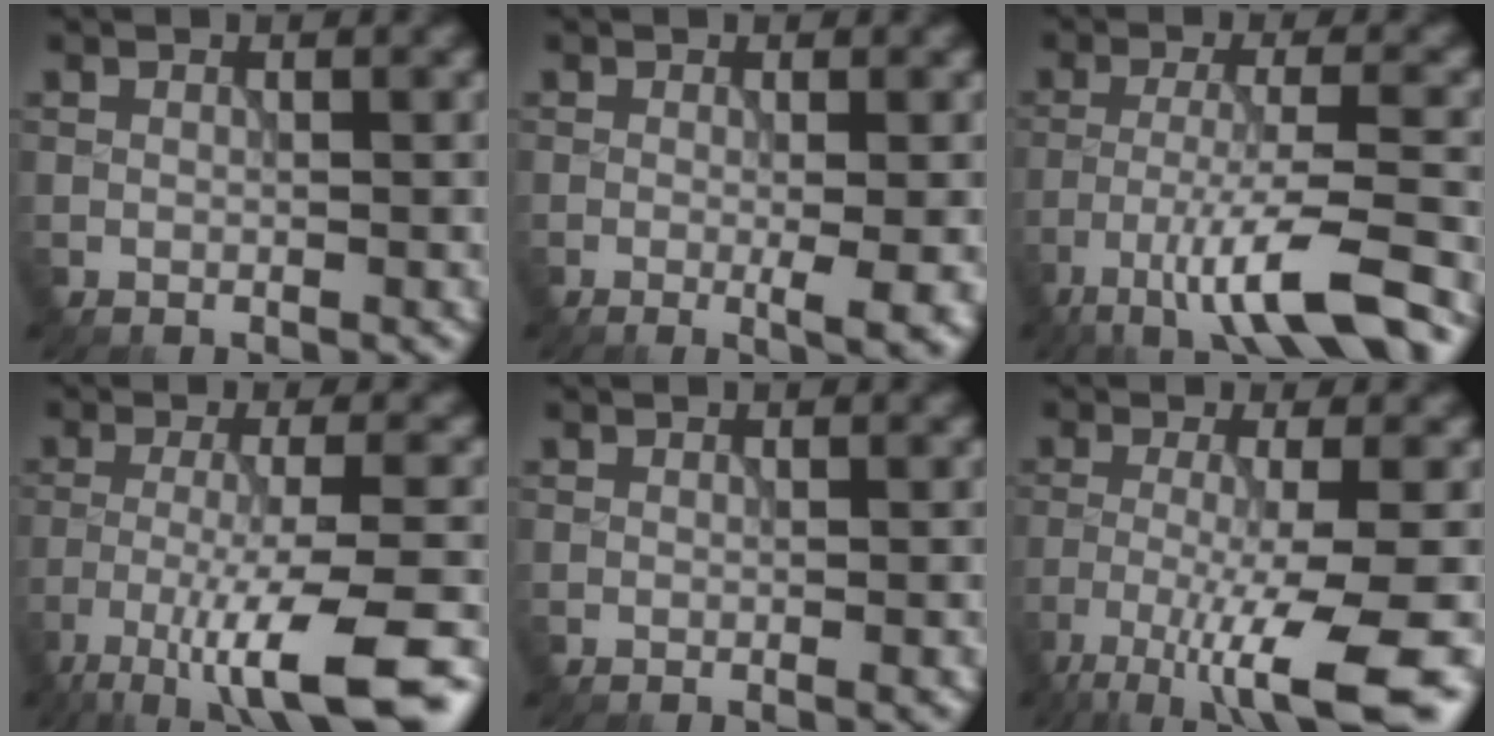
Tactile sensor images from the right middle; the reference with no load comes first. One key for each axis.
{"total": 3.4, "fx": -0.5, "fy": 0.8, "fz": 3.3, "tx": -0.051, "ty": -0.007, "tz": -0.006}
{"total": 8.7, "fx": -5.3, "fy": 1.4, "fz": 6.7, "tx": -0.116, "ty": -0.001, "tz": -0.094}
{"total": 10.2, "fx": -6.2, "fy": 2.2, "fz": 7.8, "tx": -0.131, "ty": -0.002, "tz": -0.103}
{"total": 0.9, "fx": -0.1, "fy": 0.2, "fz": 0.8, "tx": -0.007, "ty": 0.002, "tz": -0.003}
{"total": 8.8, "fx": -4.7, "fy": 1.5, "fz": 7.3, "tx": -0.118, "ty": -0.007, "tz": -0.084}